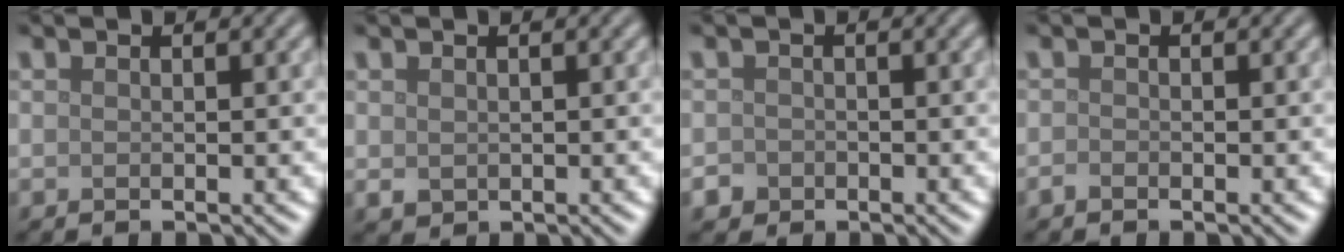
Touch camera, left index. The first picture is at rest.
{"total": 0.9, "force": [0.2, 0.8, 0.4], "torque": [-0.006, -0.001, 0.005]}
{"total": 1.6, "force": [-0.9, 1.4, 0.2], "torque": [0.004, 0.005, -0.014]}
{"total": 0.6, "force": [-0.5, 0.3, 0.2], "torque": [-0.002, -0.002, -0.011]}